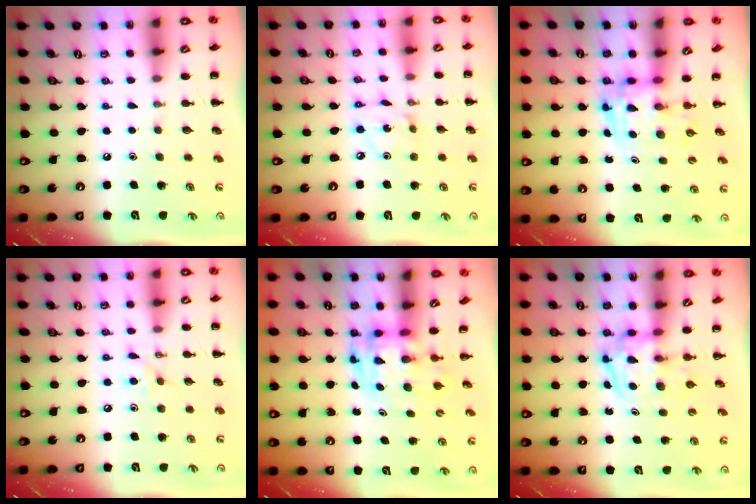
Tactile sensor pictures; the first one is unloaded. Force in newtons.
{"total": 2.6, "press": 2.6, "slide": 0.5}
{"total": 3.6, "press": 3.5, "slide": 0.6}
{"total": 3.9, "press": 3.7, "slide": 1.3}
{"total": 3.5, "press": 3.4, "slide": 0.7}
{"total": 3.7, "press": 3.7, "slide": 0.5}